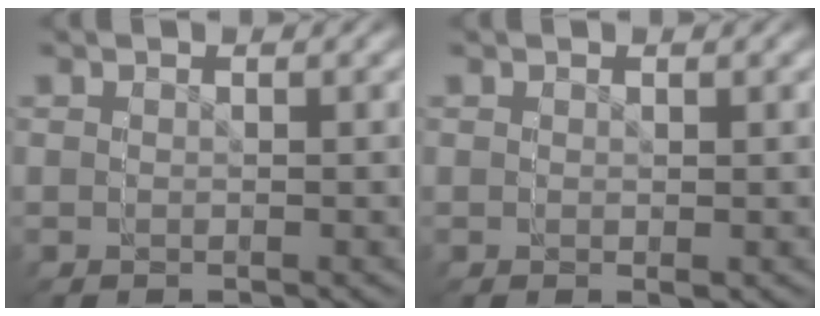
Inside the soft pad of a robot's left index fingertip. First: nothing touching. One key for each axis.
{"total": 0.9, "fx": 0.4, "fy": -0.4, "fz": -0.7, "tx": 0.013, "ty": 0.005, "tz": 0.004}